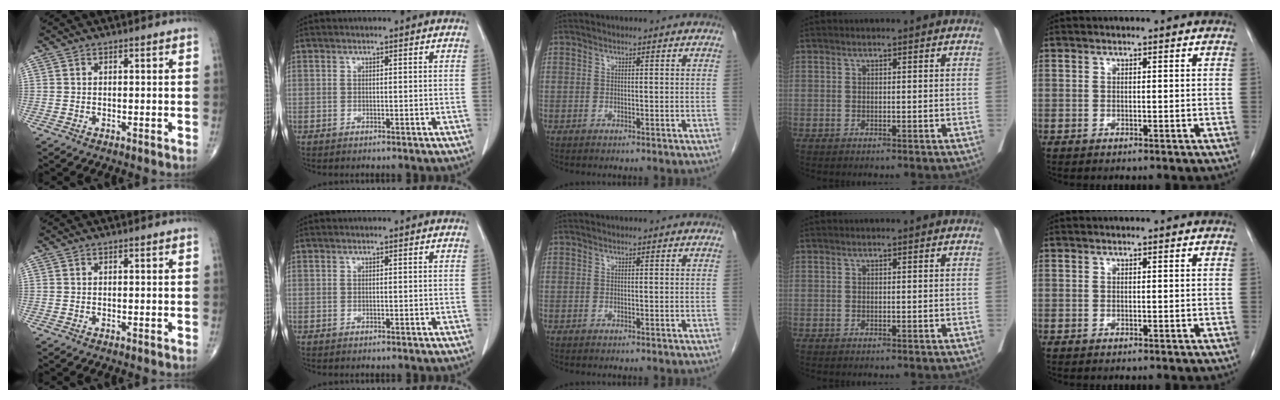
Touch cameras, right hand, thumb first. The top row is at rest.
{}